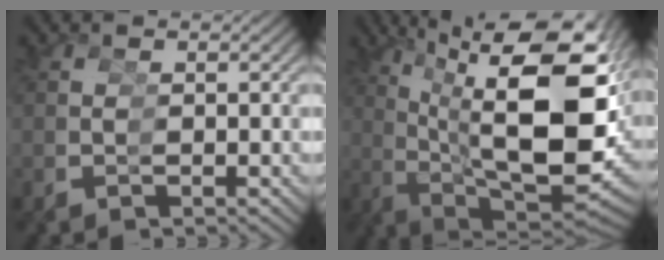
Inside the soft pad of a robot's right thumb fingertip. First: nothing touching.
{"total": 18.9, "force": [1.0, 10.6, 15.6], "torque": [-0.270, -0.058, 0.050]}